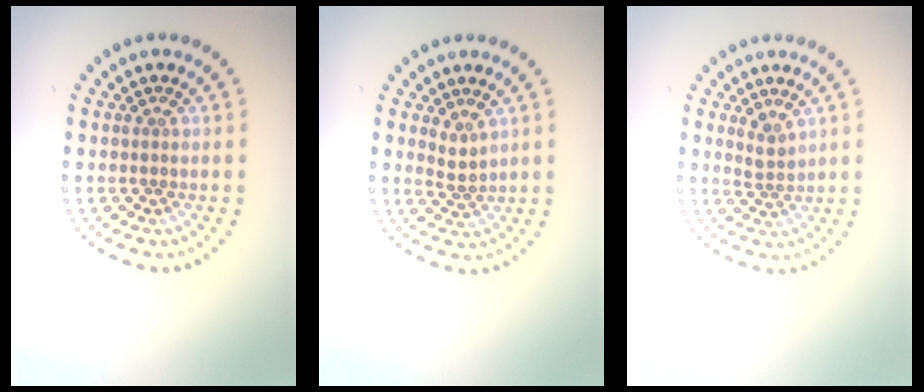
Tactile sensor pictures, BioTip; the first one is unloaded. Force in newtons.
{"total": 1.6, "press": 1.1, "slide": 1.1}
{"total": 1.6, "press": 1.2, "slide": 1.0}